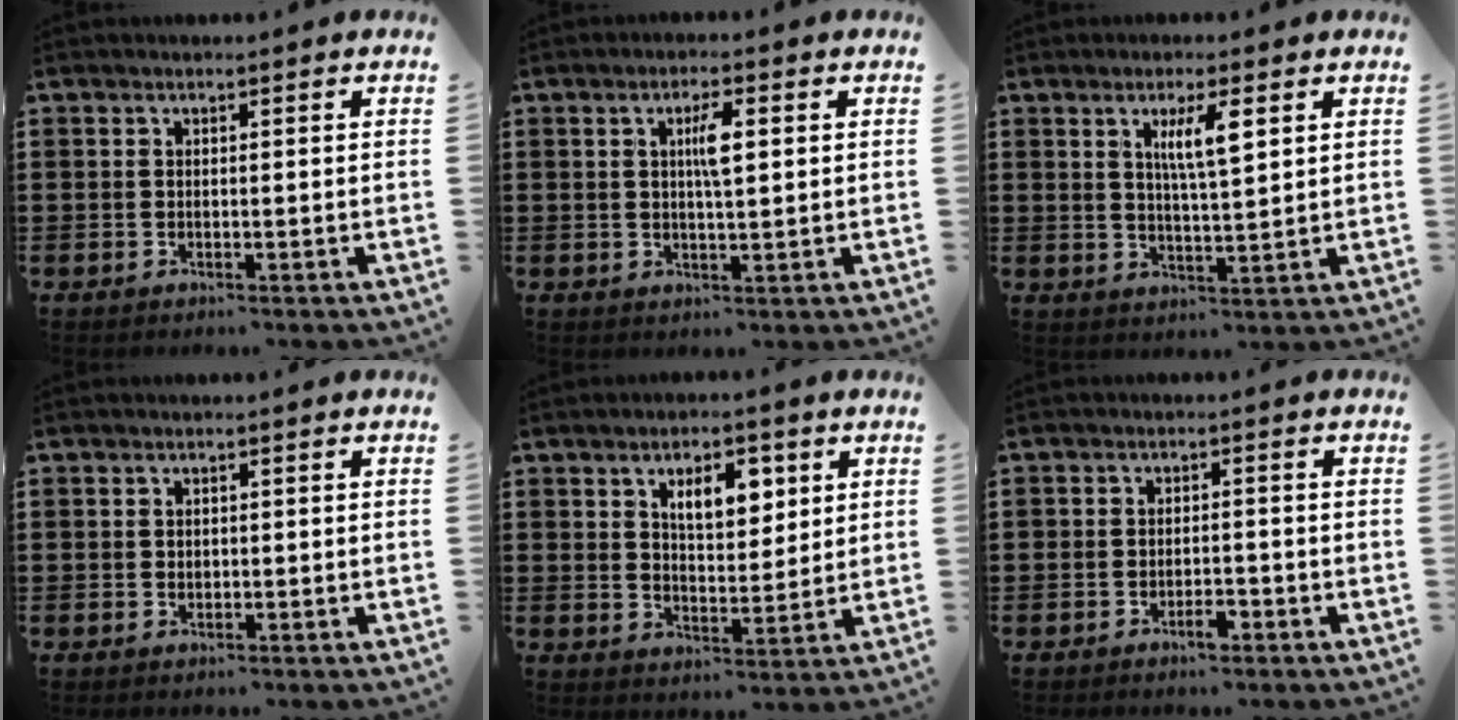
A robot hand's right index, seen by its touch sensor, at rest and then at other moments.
{"total": 4.3, "force": [0.8, 1.1, 4.0], "torque": [-0.072, 0.005, 0.009]}
{"total": 5.2, "force": [2.1, 1.1, 4.6], "torque": [-0.097, 0.007, 0.033]}
{"total": 0.6, "force": [0.3, 0.5, 0.2], "torque": [-0.004, 0.004, 0.005]}
{"total": 6.6, "force": [2.9, 3.3, 4.9], "torque": [-0.075, -0.001, 0.043]}
{"total": 2.4, "force": [-1.7, 1.0, 1.4], "torque": [-0.028, 0.002, -0.032]}